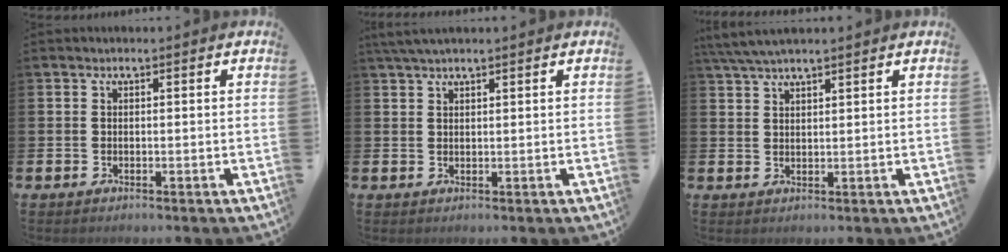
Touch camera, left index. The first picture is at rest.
{"total": 2.5, "force": [2.1, 0.4, 1.3], "torque": [-0.032, 0.004, 0.038]}
{"total": 4.1, "force": [3.5, 0.6, 2.0], "torque": [-0.049, -0.003, 0.066]}